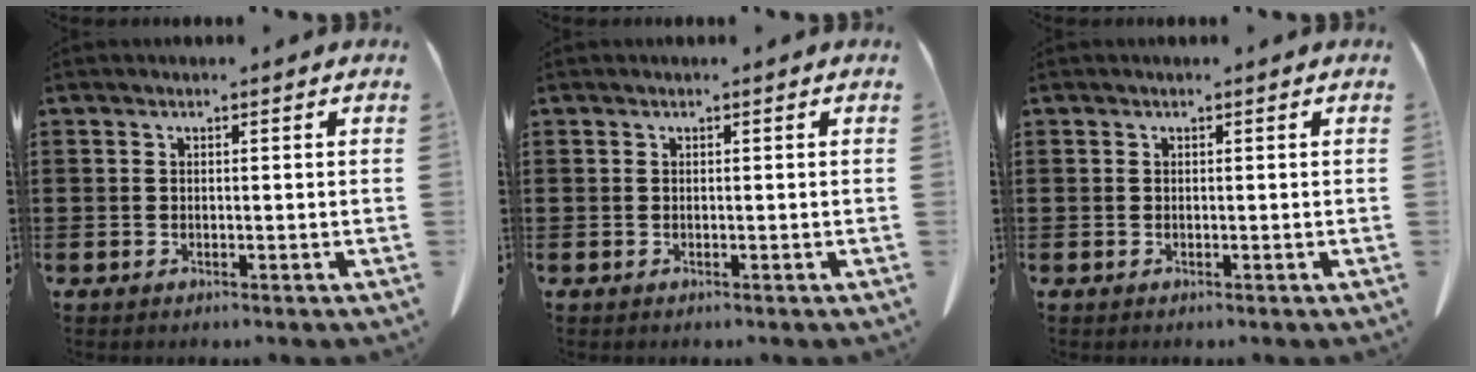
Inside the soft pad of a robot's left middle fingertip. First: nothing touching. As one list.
[{"total": 0.0}, {"total": 0.0}]